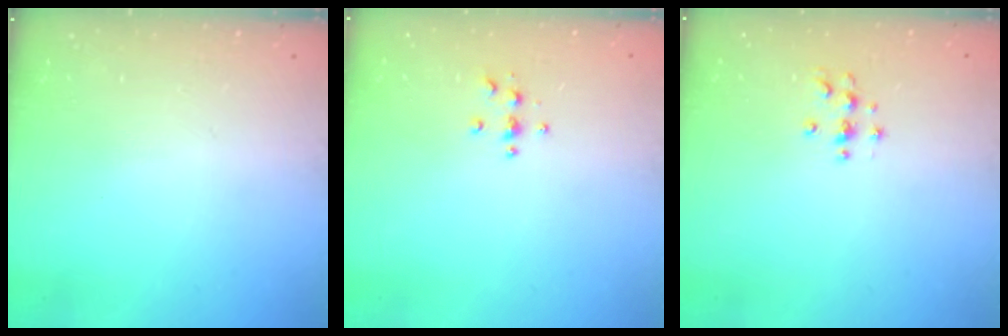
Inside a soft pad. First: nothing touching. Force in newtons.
{"total": 3.8, "press": 3.8, "slide": 0.4}
{"total": 3.7, "press": 3.6, "slide": 0.5}